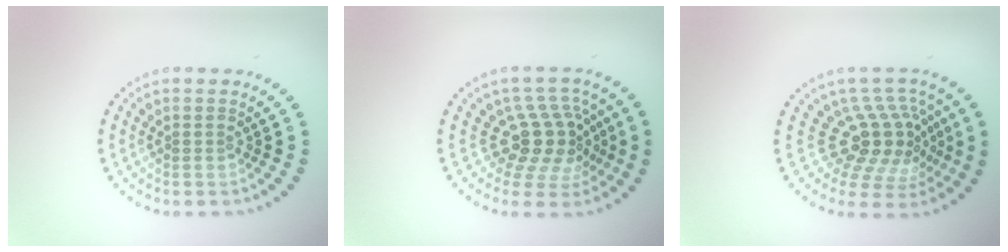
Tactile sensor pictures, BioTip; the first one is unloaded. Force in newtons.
{"total": 4.4, "press": 3.3, "slide": 2.9}
{"total": 4.9, "press": 3.6, "slide": 3.4}